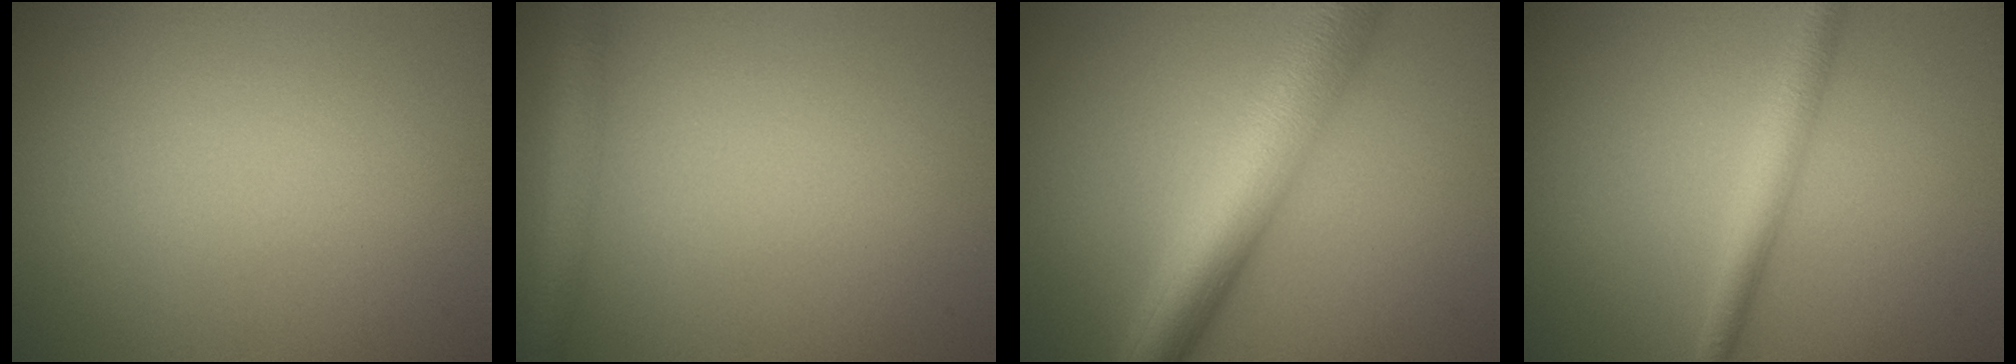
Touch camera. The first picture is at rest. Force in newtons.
{"total": 2.9, "press": 2.9, "slide": 0.1}
{"total": 8.4, "press": 8.4, "slide": 0.2}
{"total": 2.9, "press": 2.9, "slide": 0.1}